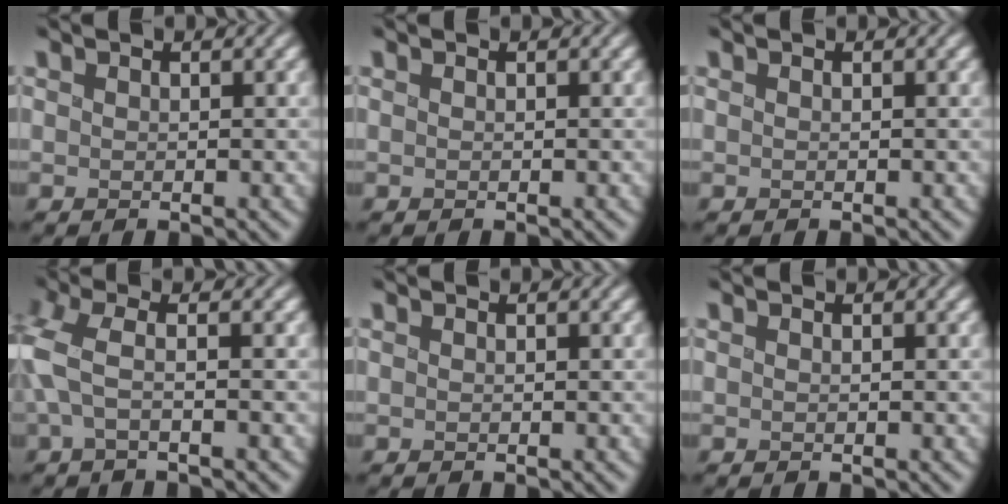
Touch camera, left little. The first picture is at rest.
{"total": 0.0}
{"total": 0.0}
{"total": 4.4, "force": [-0.6, 1.5, 4.1], "torque": [-0.092, 0.005, -0.021]}
{"total": 0.0}
{"total": 0.0}